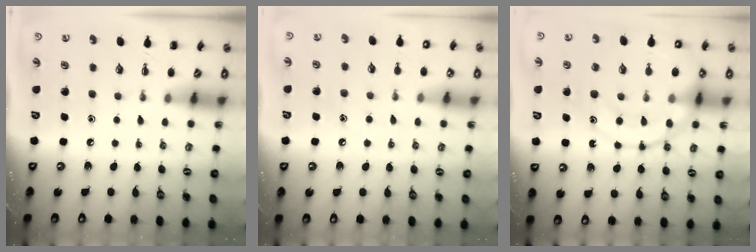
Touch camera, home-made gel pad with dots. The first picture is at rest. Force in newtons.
{"total": 8.3, "press": 8.1, "slide": 1.9}
{"total": 20.9, "press": 20.8, "slide": 2.3}